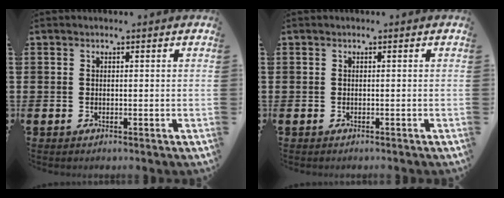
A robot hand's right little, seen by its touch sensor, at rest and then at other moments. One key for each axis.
{"total": 0.0}